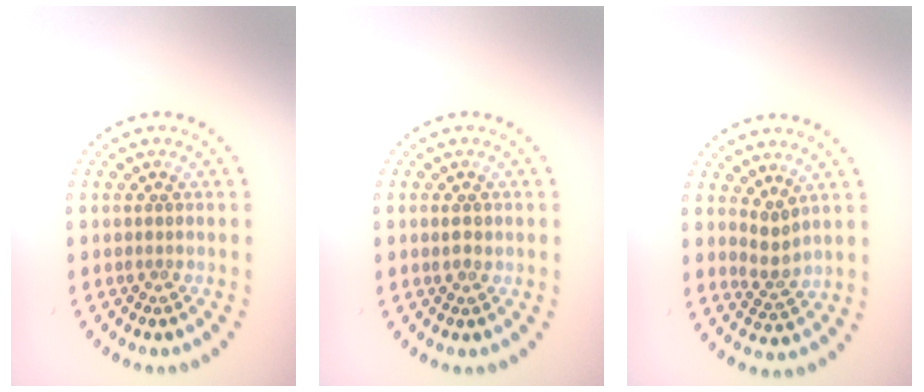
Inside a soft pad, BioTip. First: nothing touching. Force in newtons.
{"total": 1.2, "press": 1.1, "slide": 0.1}
{"total": 2.1, "press": 1.6, "slide": 1.4}